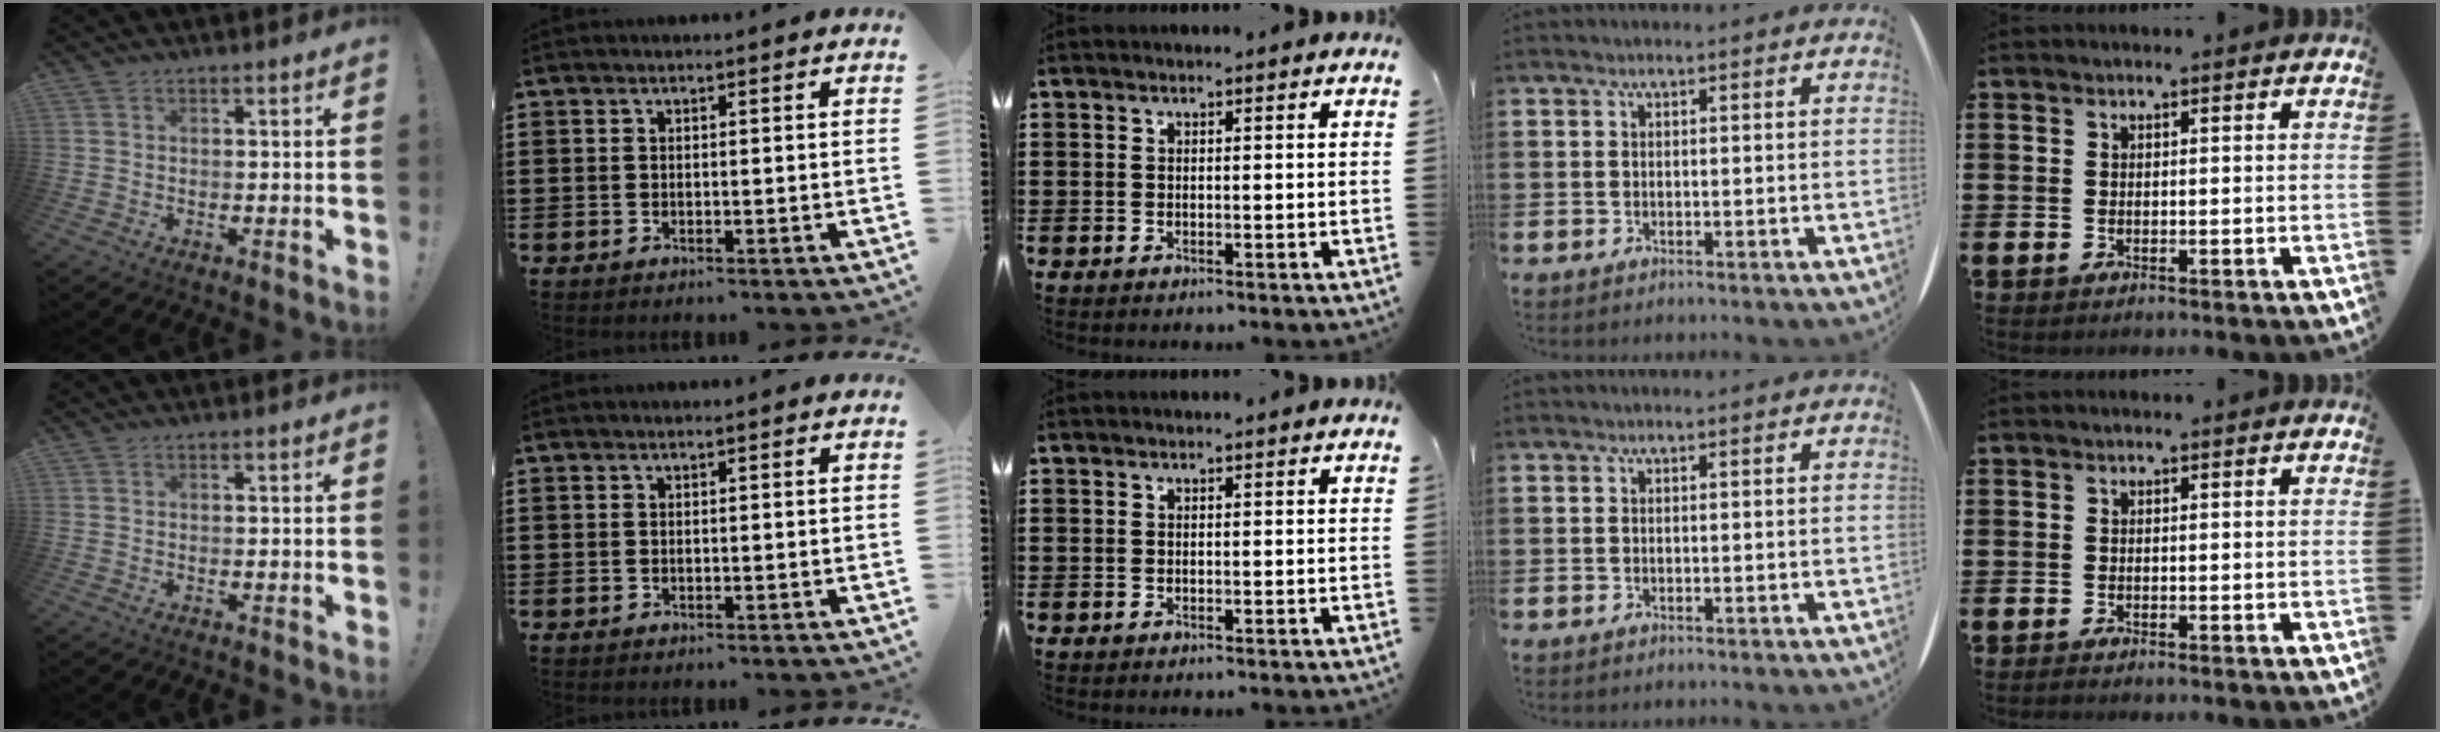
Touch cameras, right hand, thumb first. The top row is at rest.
{}